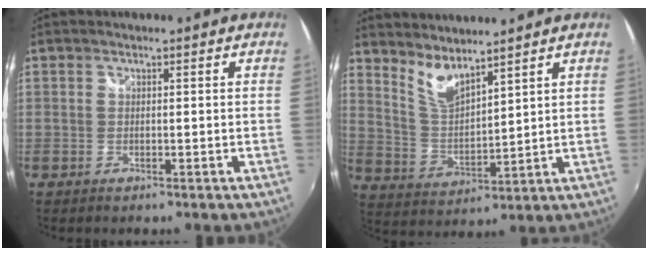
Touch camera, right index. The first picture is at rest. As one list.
[{"total": 7.0, "force": [5.8, 1.6, 3.6], "torque": [-0.070, -0.009, 0.119]}]